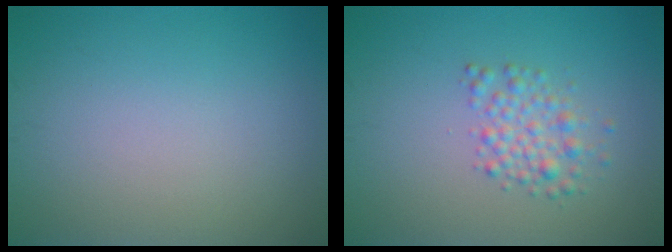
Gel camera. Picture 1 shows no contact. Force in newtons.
{"total": 2.4, "press": 2.4, "slide": 0.1}